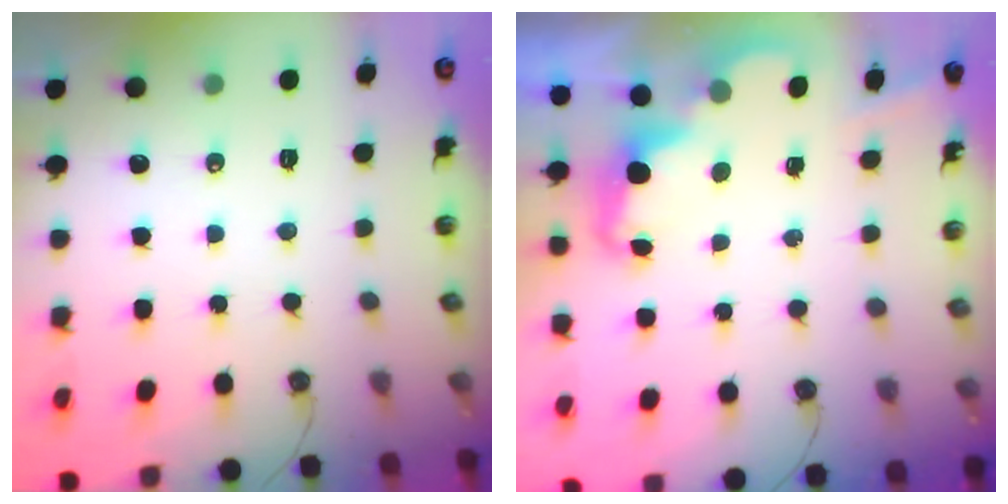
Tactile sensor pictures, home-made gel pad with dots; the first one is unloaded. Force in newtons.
{"total": 2.5, "press": 2.4, "slide": 0.6}